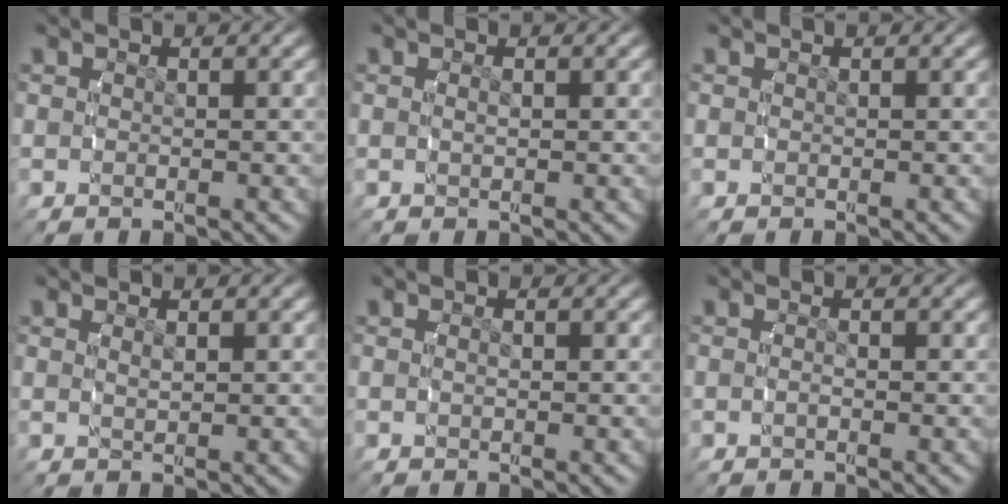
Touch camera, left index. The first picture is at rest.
{"total": 0.6, "force": [0.0, 0.0, 0.6], "torque": [-0.013, -0.004, 0.001]}
{"total": 0.0}
{"total": 0.9, "force": [0.5, -0.5, 0.6], "torque": [-0.010, -0.004, 0.014]}
{"total": 0.5, "force": [-0.2, 0.3, 0.4], "torque": [-0.012, -0.003, -0.002]}
{"total": 0.8, "force": [-0.5, 0.3, 0.5], "torque": [-0.014, 0.000, -0.011]}